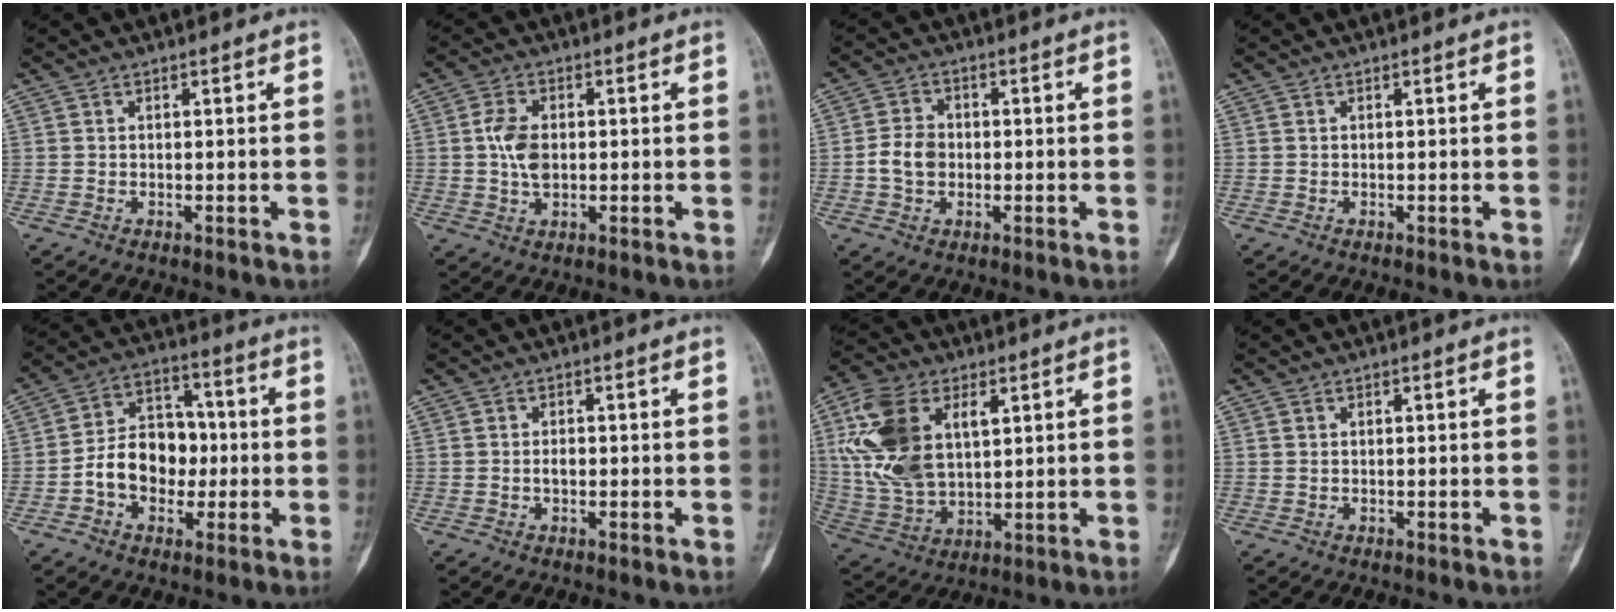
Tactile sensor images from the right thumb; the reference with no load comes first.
{"total": 5.9, "force": [0.2, 3.7, 4.6], "torque": [-0.086, 0.004, 0.002]}
{"total": 5.4, "force": [-0.6, 4.2, 3.3], "torque": [-0.054, 0.012, -0.016]}
{"total": 0.0}
{"total": 12.3, "force": [-1.9, 9.1, 8.0], "torque": [-0.095, 0.040, -0.039]}
{"total": 1.5, "force": [-0.2, 0.9, 1.1], "torque": [-0.015, 0.003, -0.005]}
{"total": 17.8, "force": [5.3, 10.7, 13.2], "torque": [-0.259, -0.008, 0.106]}
{"total": 0.6, "force": [0.2, 0.4, 0.4], "torque": [-0.008, 0.002, 0.006]}